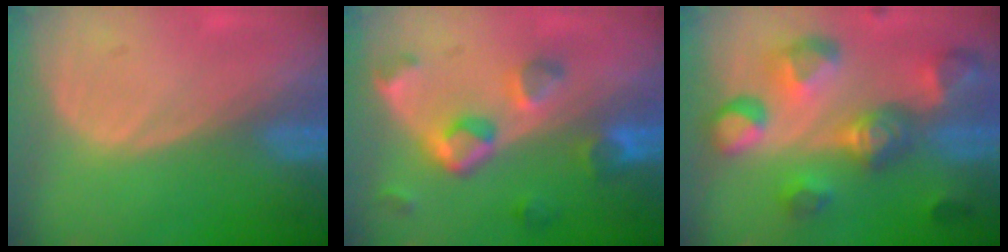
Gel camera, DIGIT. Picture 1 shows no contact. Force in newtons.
{"total": 7.6, "press": 7.2, "slide": 2.5}
{"total": 11.1, "press": 9.9, "slide": 5.0}